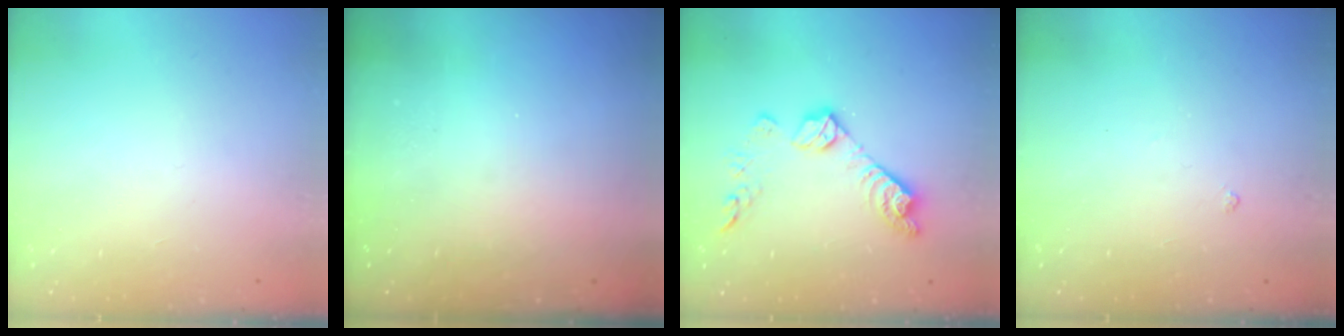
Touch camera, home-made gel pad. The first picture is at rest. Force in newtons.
{"total": 0.0}
{"total": 11.9, "press": 11.9, "slide": 0.6}
{"total": 2.9, "press": 2.8, "slide": 0.5}